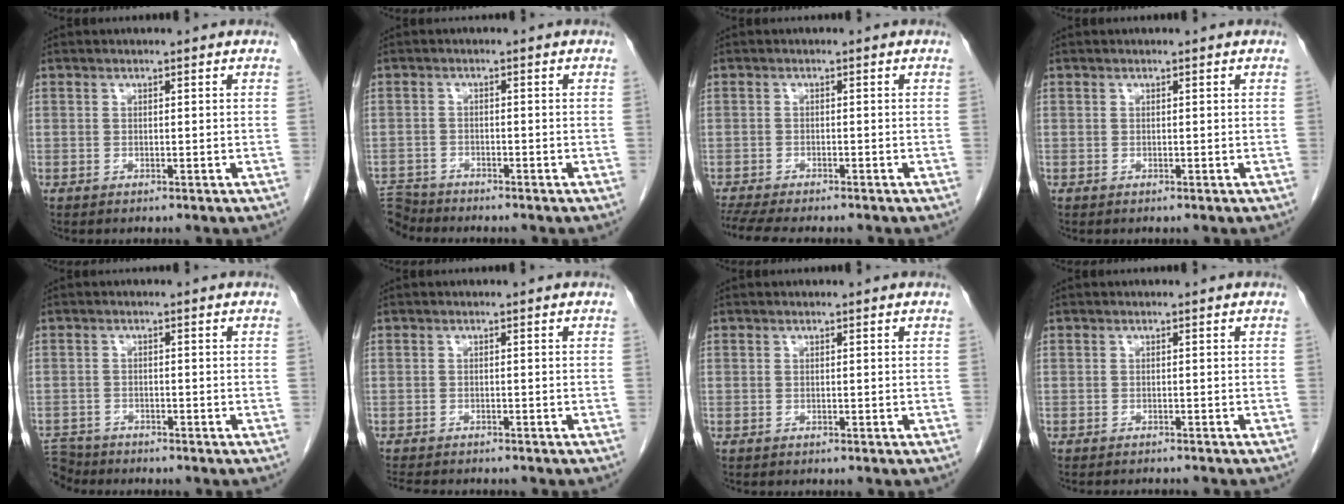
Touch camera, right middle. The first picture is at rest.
{"total": 4.8, "force": [-4.7, 0.6, -0.4], "torque": [0.010, -0.007, -0.091]}
{"total": 9.2, "force": [-8.0, 1.7, 4.3], "torque": [-0.071, -0.008, -0.120]}
{"total": 0.0}
{"total": 5.0, "force": [-4.8, 1.6, 0.0], "torque": [-0.002, -0.006, -0.090]}
{"total": 6.3, "force": [-5.6, 1.5, 2.5], "torque": [-0.038, -0.008, -0.081]}
{"total": 0.0}
{"total": 4.7, "force": [-4.4, 0.6, 1.5], "torque": [-0.014, -0.006, -0.055]}